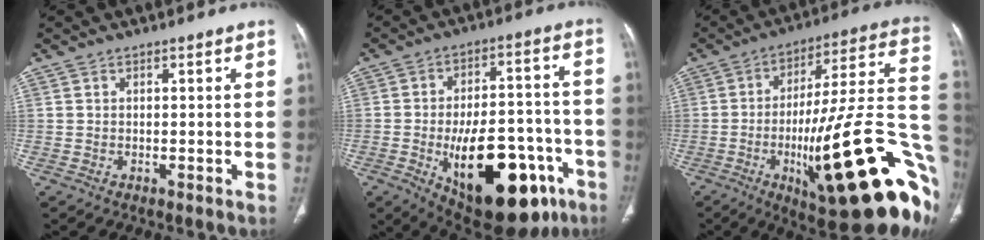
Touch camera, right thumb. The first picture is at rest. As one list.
[{"total": 25.8, "force": [-10.1, 12.4, 20.2], "torque": [-0.252, 0.035, -0.126]}, {"total": 35.6, "force": [-10.5, 8.4, 33.0], "torque": [-0.388, 0.036, -0.151]}]